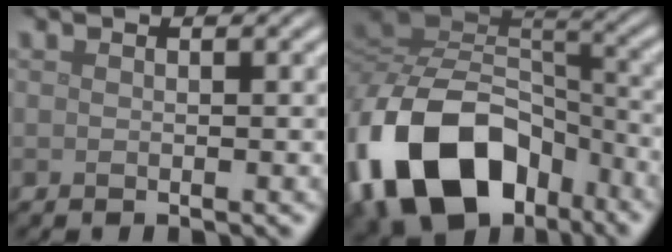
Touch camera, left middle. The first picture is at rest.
{"total": 15.1, "force": [-7.2, 10.1, 8.6], "torque": [-0.191, -0.006, -0.133]}